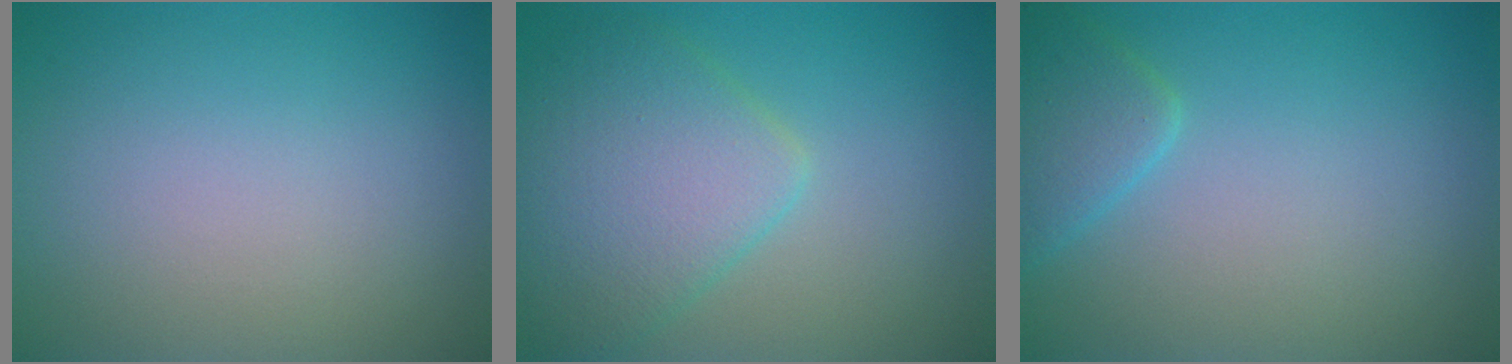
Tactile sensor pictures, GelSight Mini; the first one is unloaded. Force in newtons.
{"total": 5.7, "press": 5.7, "slide": 0.2}
{"total": 2.7, "press": 2.7, "slide": 0.2}